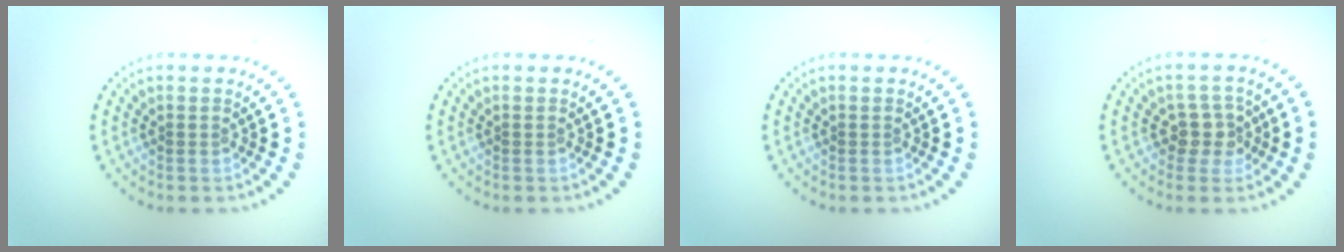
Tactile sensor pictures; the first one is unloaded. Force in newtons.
{"total": 0.0}
{"total": 0.0}
{"total": 2.3, "press": 2.0, "slide": 1.2}